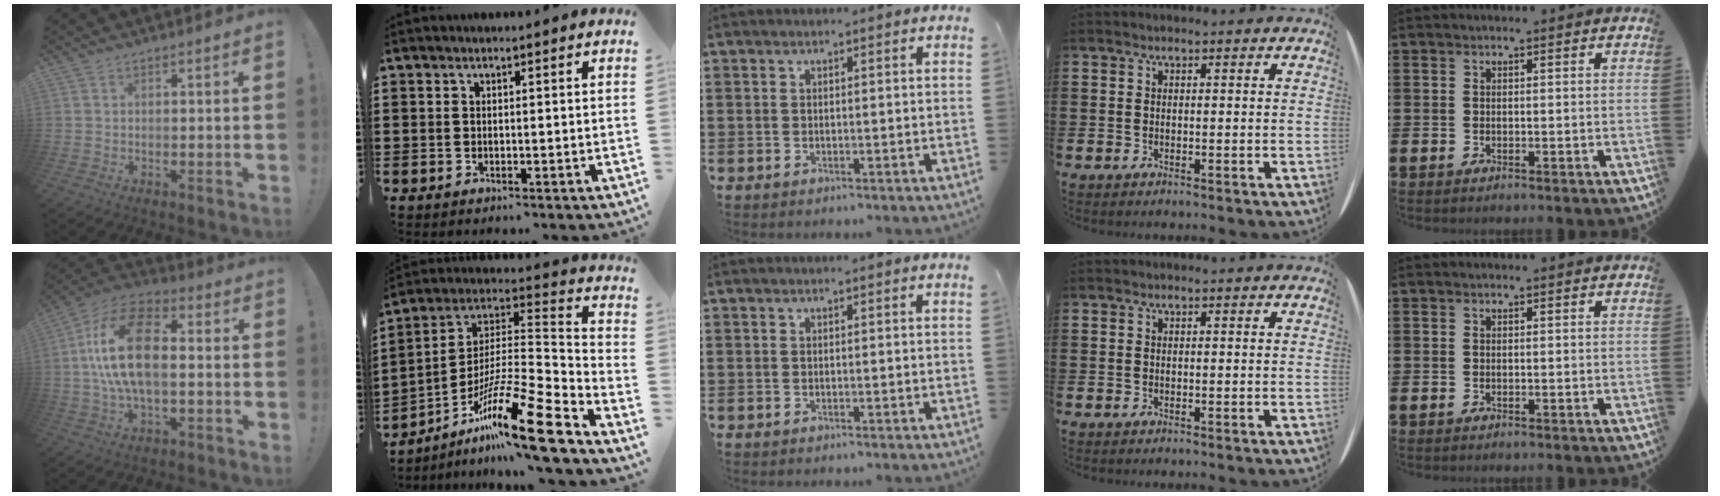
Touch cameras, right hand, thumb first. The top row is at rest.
{"thumb": {"total": 20.3, "force": [0.8, 11.7, 16.5], "torque": [-0.299, 0.018, 0.016]}, "index": {"total": 18.2, "force": [-11.7, 2.5, 13.7], "torque": [-0.213, 0.025, -0.205]}}